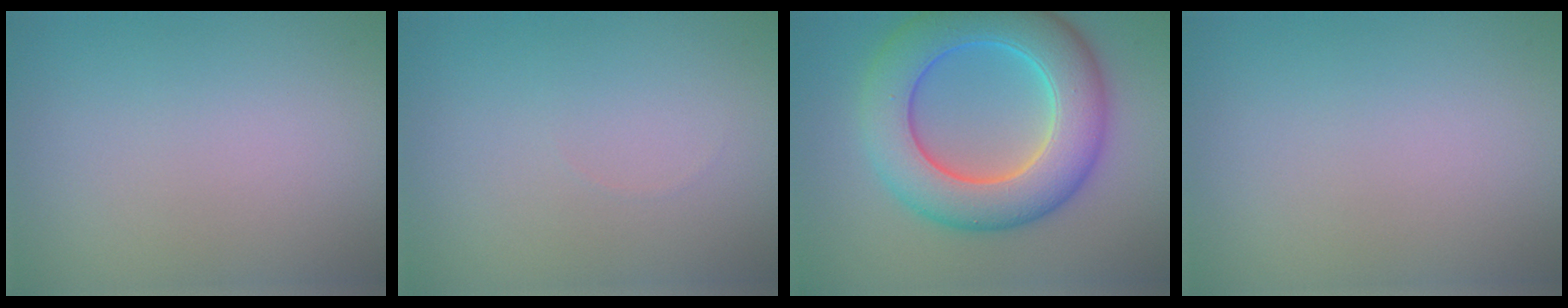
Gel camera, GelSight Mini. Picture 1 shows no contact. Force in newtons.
{"total": 0.0}
{"total": 9.9, "press": 9.9, "slide": 0.1}
{"total": 0.0}